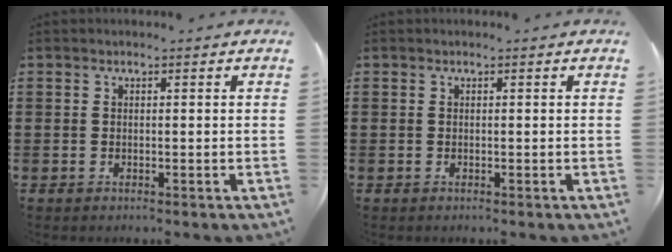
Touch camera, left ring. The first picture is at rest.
{"total": 0.0}